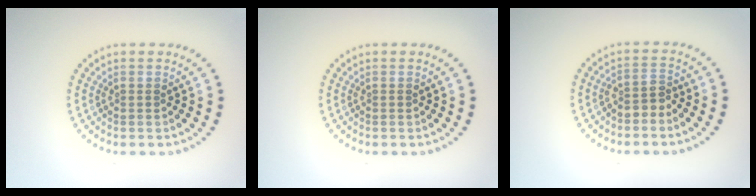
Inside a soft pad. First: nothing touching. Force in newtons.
{"total": 0.0}
{"total": 1.9, "press": 1.4, "slide": 1.2}